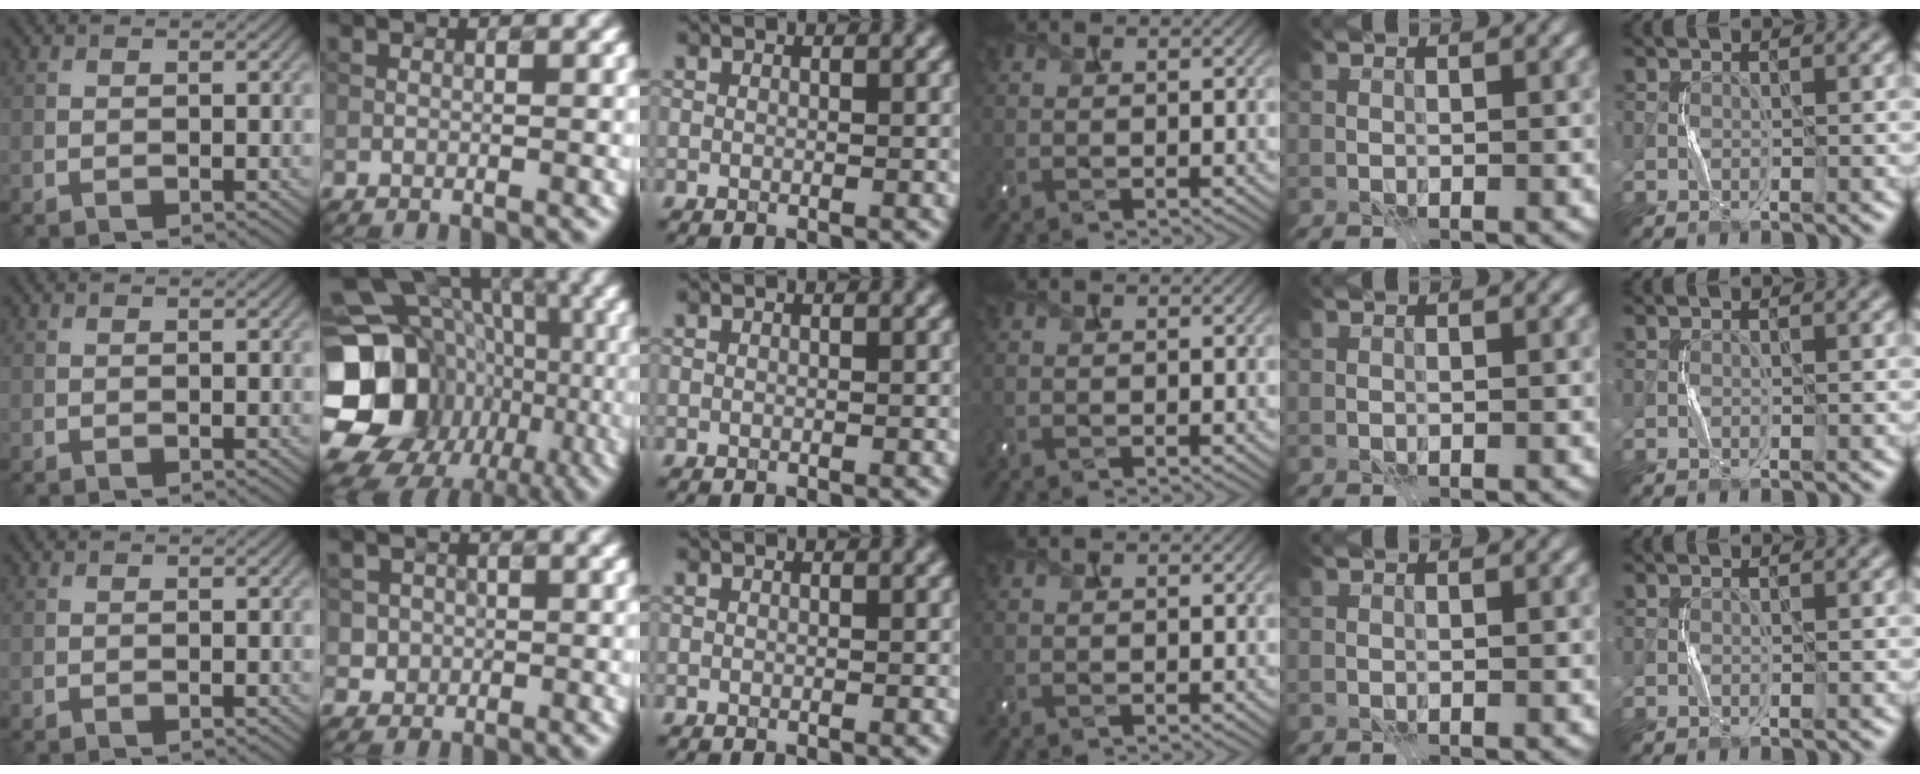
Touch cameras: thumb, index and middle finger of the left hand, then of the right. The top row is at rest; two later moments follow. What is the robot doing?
{"motion": "press", "object": "camera"}